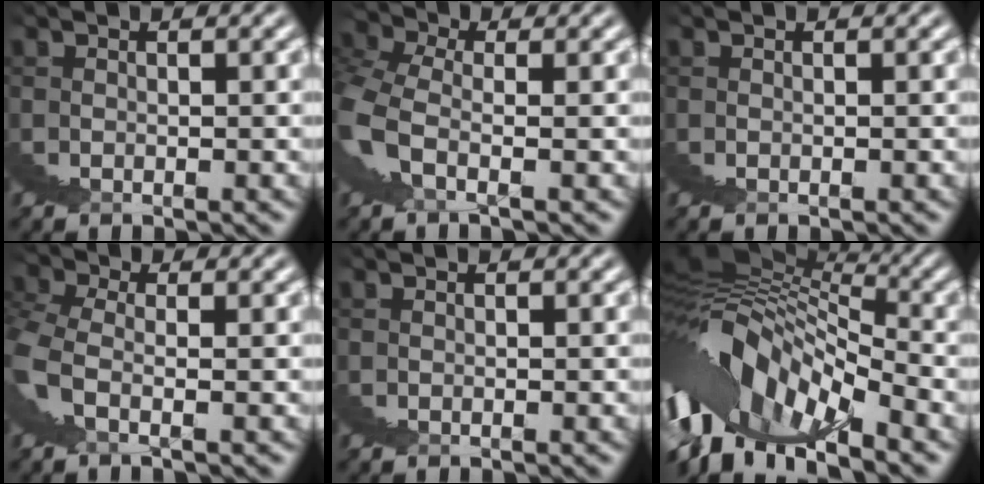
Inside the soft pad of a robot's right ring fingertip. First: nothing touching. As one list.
[{"total": 4.2, "force": [1.9, 3.0, 2.2], "torque": [-0.060, 0.005, 0.023]}, {"total": 0.0}, {"total": 2.4, "force": [1.3, 1.9, 0.9], "torque": [-0.043, -0.001, 0.018]}, {"total": 0.0}, {"total": 8.9, "force": [1.5, 2.8, 8.3], "torque": [-0.094, 0.033, 0.018]}]